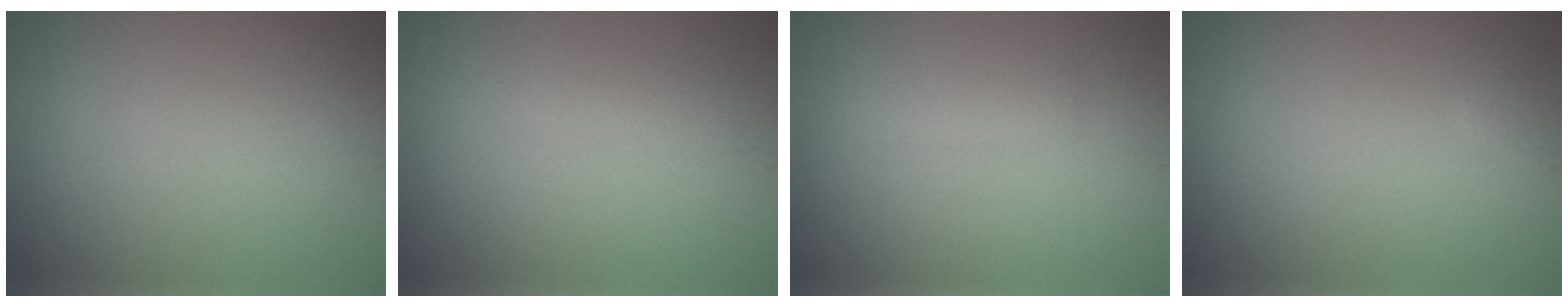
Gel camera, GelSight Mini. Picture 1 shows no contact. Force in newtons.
{"total": 1.2, "press": 1.2, "slide": 0.1}
{"total": 1.7, "press": 1.7, "slide": 0.0}
{"total": 0.6, "press": 0.6, "slide": 0.1}